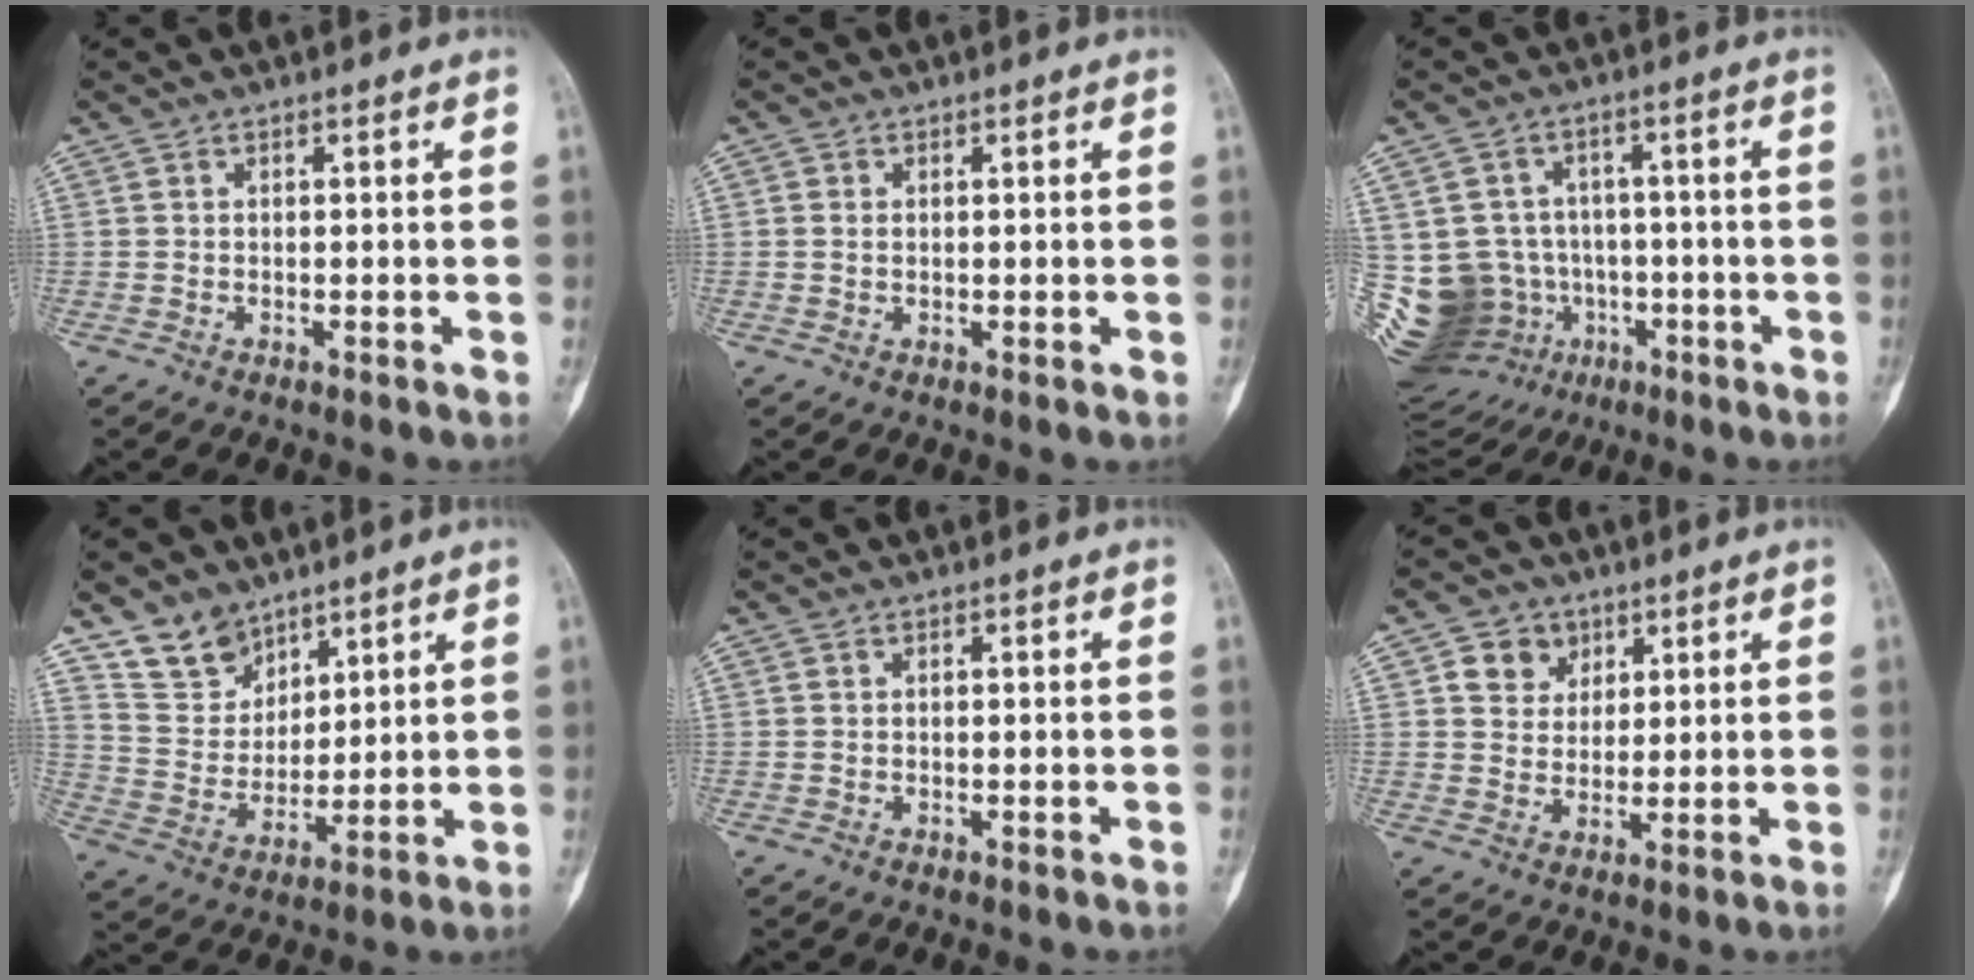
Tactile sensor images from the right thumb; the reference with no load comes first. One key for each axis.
{"total": 0.7, "fx": 0.1, "fy": 0.6, "fz": 0.3, "tx": -0.006, "ty": 0.001, "tz": 0.003}
{"total": 20.6, "fx": -5.4, "fy": 17.6, "fz": 9.3, "tx": -0.196, "ty": 0.053, "tz": -0.068}
{"total": 9.5, "fx": 7.2, "fy": 5.9, "fz": 1.9, "tx": -0.008, "ty": -0.052, "tz": 0.153}
{"total": 0.0}
{"total": 6.1, "fx": 2.7, "fy": 5.2, "fz": 1.8, "tx": -0.003, "ty": -0.008, "tz": 0.047}